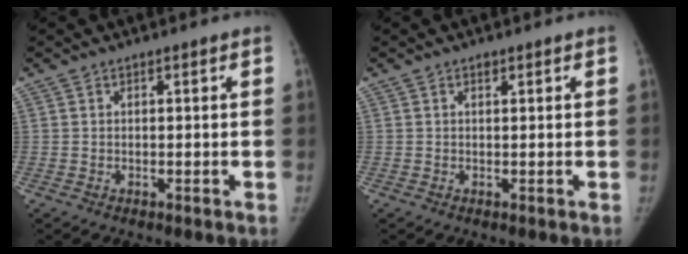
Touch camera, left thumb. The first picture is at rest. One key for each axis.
{"total": 0.9, "fx": 0.6, "fy": 0.4, "fz": 0.5, "tx": -0.006, "ty": -0.003, "tz": 0.009}